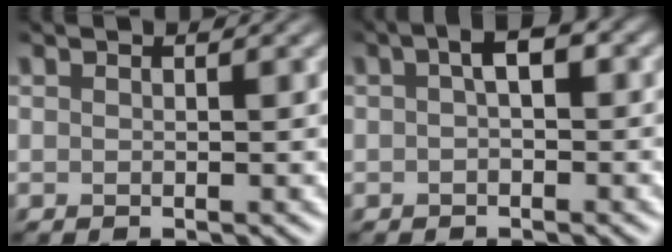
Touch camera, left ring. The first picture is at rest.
{"total": 1.7, "force": [0.1, 0.7, 1.6], "torque": [-0.022, 0.009, -0.003]}